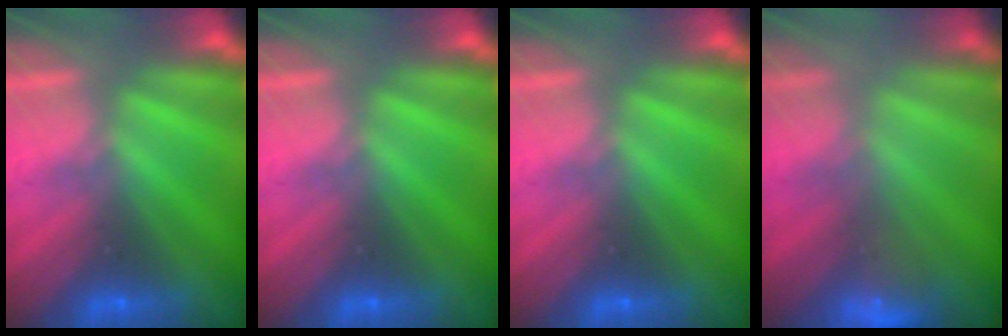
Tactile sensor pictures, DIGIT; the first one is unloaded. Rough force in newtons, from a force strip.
{"total": 0.0}
{"total": 0.0}
{"total": 2.3}